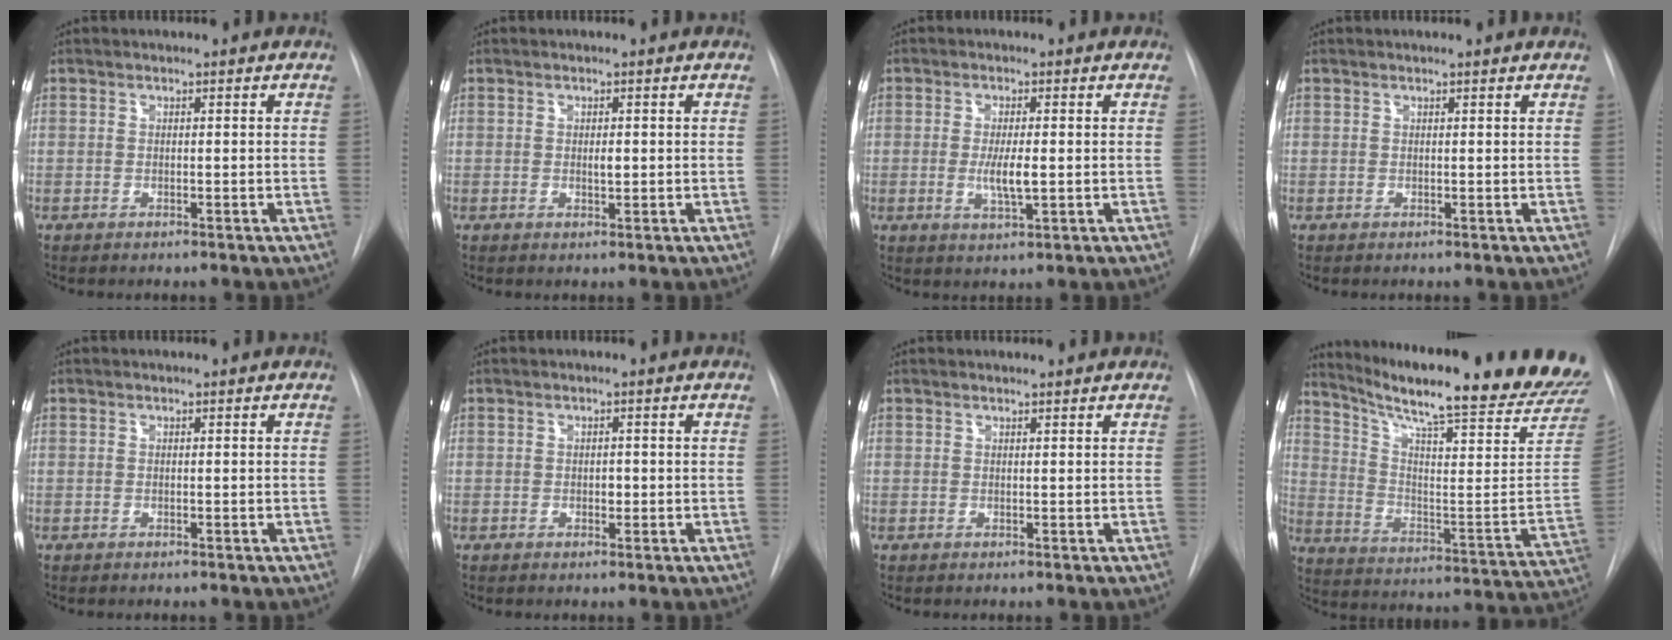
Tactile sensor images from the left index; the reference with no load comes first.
{"total": 1.0, "force": [0.1, 0.4, 0.9], "torque": [-0.015, -0.004, 0.003]}
{"total": 4.0, "force": [-0.2, 0.8, 3.9], "torque": [-0.075, -0.008, -0.002]}
{"total": 1.7, "force": [1.7, 0.0, 0.3], "torque": [-0.013, 0.006, 0.018]}
{"total": 0.0}
{"total": 0.9, "force": [-0.1, 0.6, 0.6], "torque": [-0.009, -0.001, -0.002]}
{"total": 2.2, "force": [2.2, 0.2, 0.3], "torque": [-0.010, 0.012, 0.029]}
{"total": 27.9, "force": [23.8, 1.4, 14.5], "torque": [-0.232, -0.091, 0.316]}